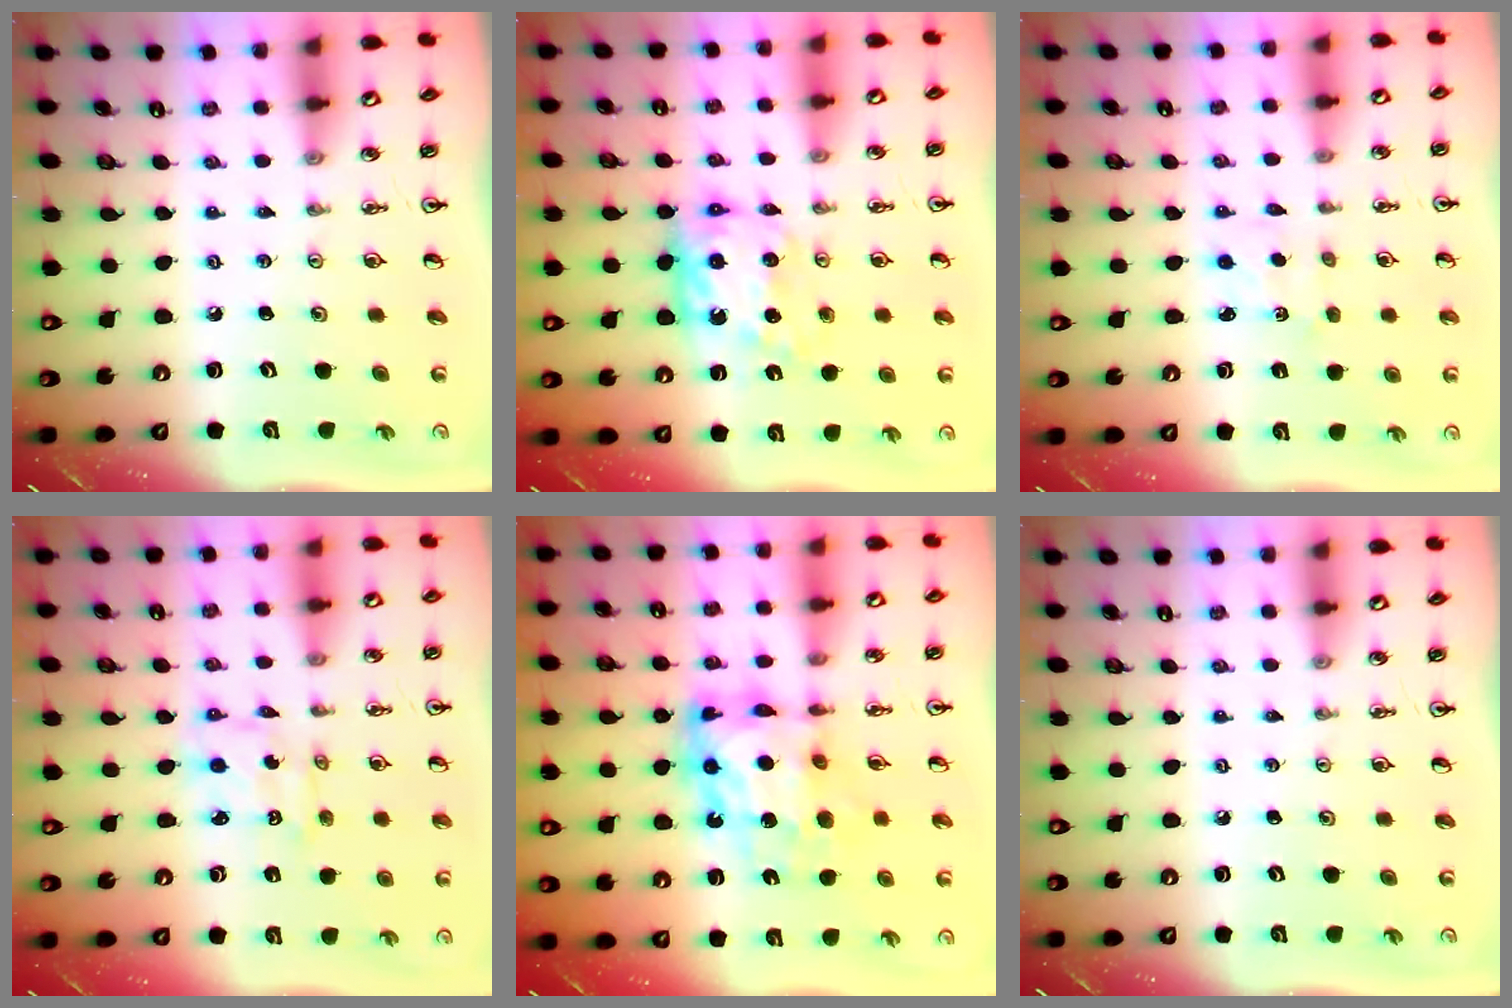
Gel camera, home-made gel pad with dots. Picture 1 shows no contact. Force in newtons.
{"total": 11.6, "press": 11.6, "slide": 0.5}
{"total": 1.5, "press": 1.4, "slide": 0.4}
{"total": 2.4, "press": 2.4, "slide": 0.1}
{"total": 14.4, "press": 14.3, "slide": 1.4}
{"total": 0.0}